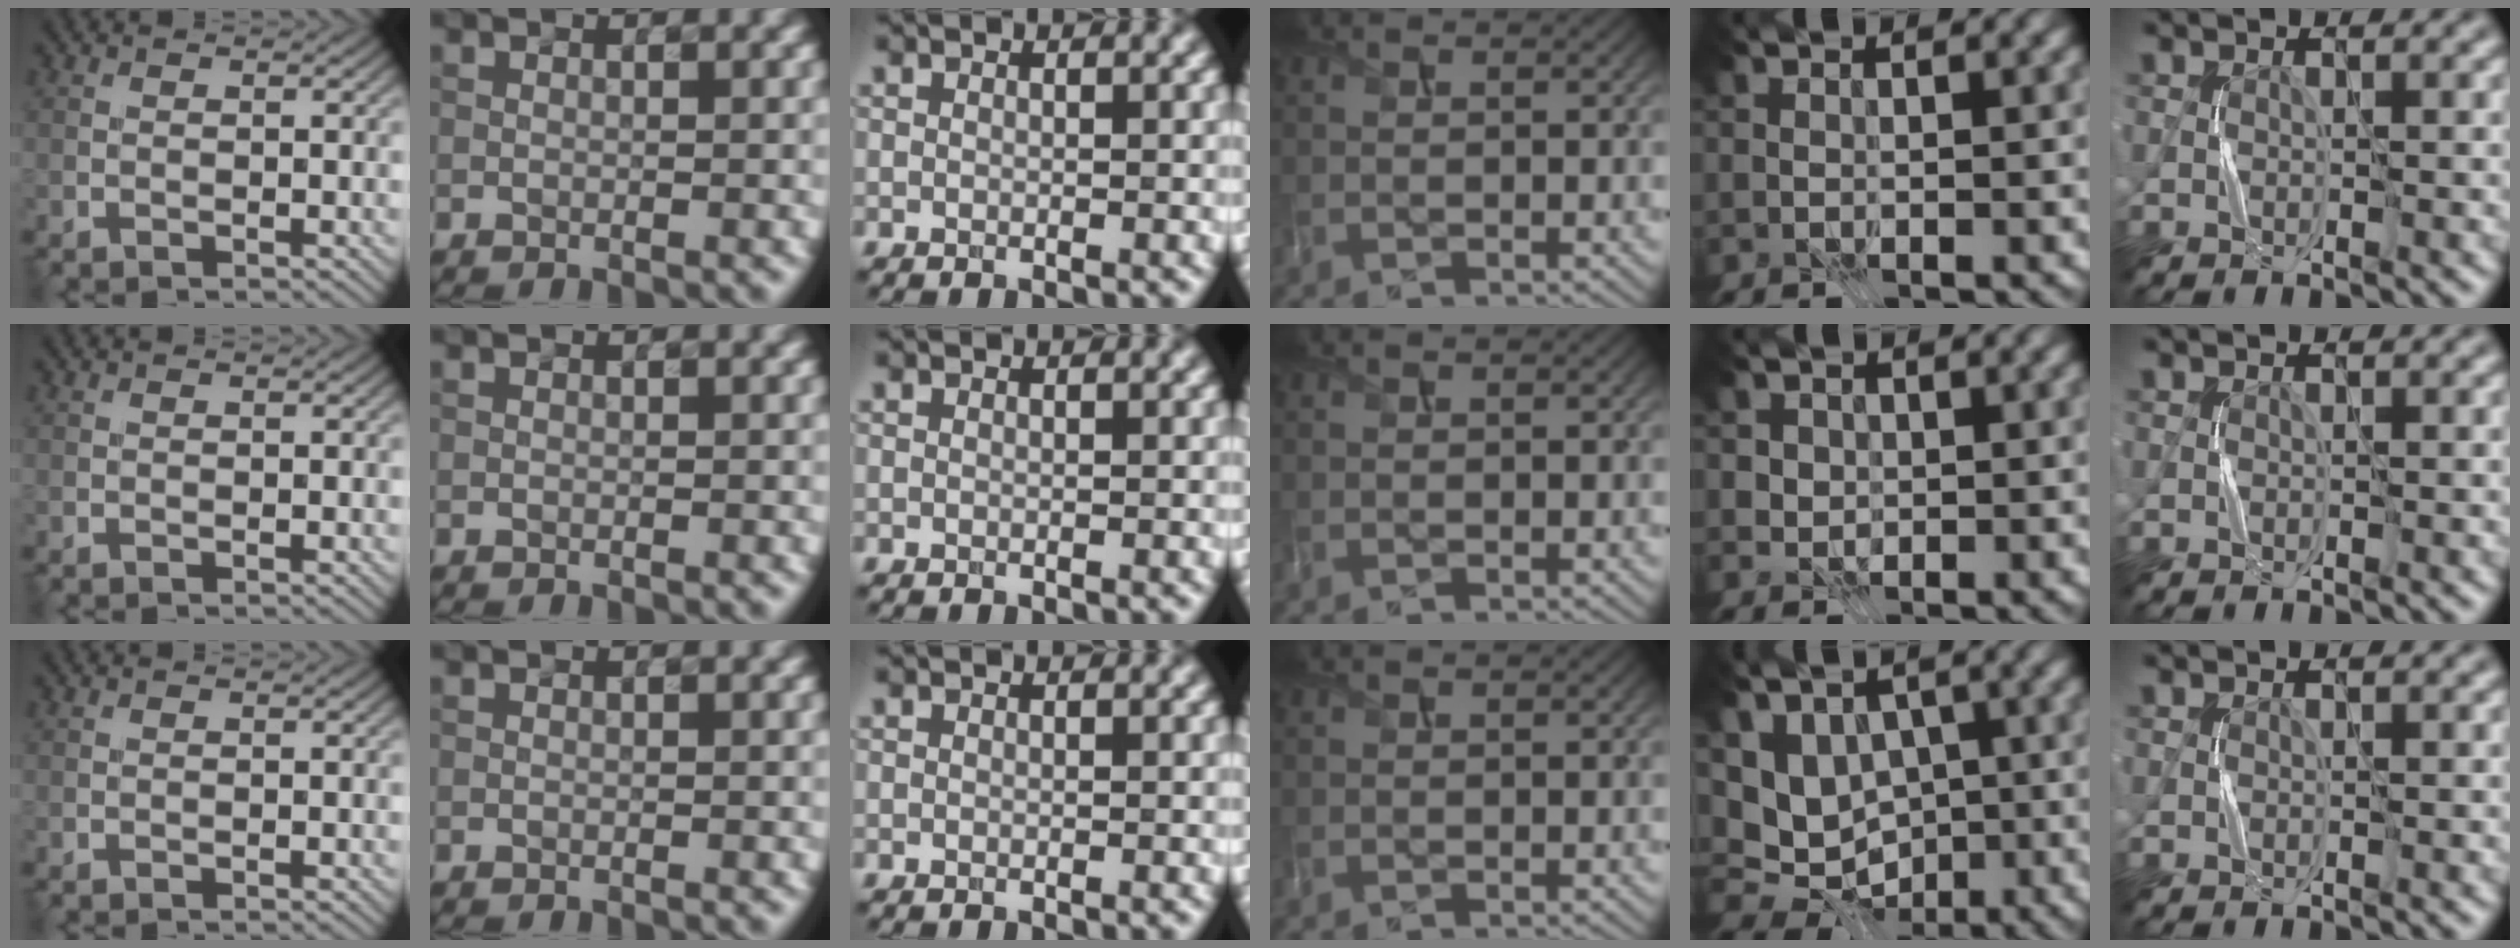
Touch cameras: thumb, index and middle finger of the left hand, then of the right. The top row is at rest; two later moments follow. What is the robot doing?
{"motion": "press", "object": "joystick"}